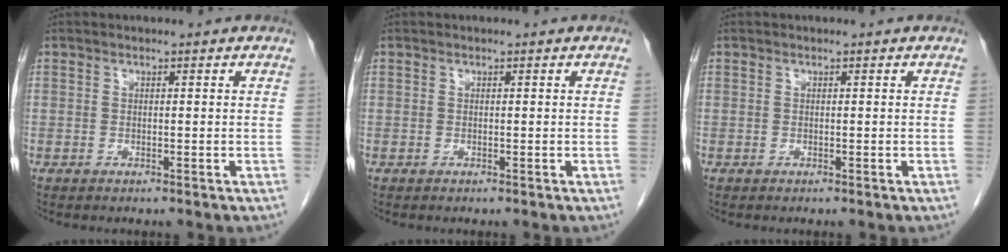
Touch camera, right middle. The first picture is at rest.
{"total": 0.0}
{"total": 0.0}